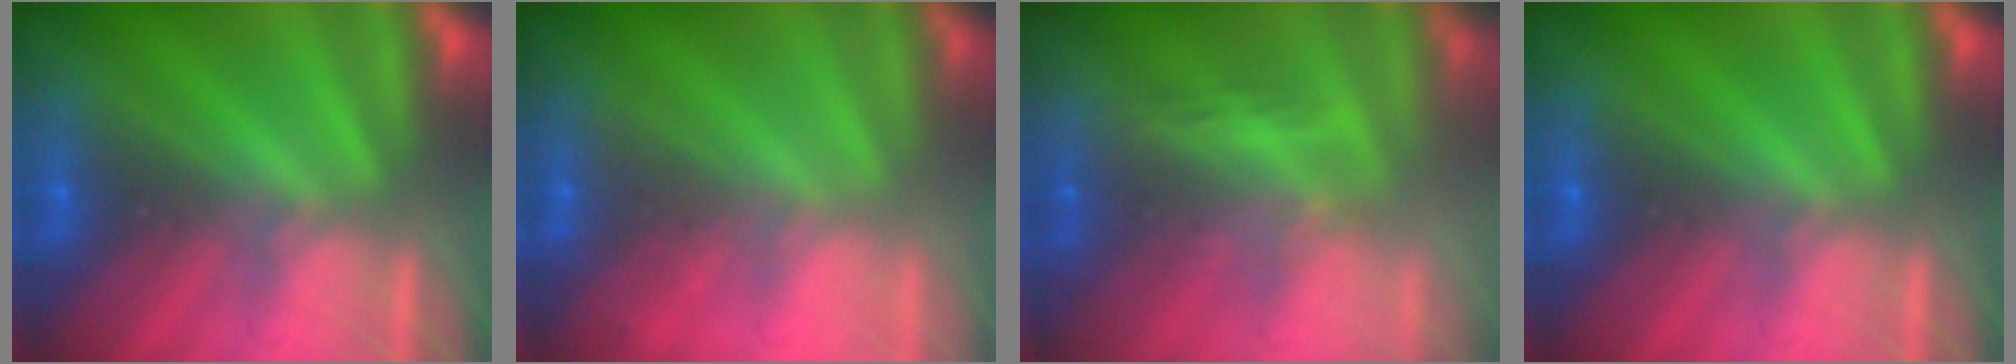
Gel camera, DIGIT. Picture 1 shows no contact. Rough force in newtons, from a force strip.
{"total": 1.8}
{"total": 3.9}
{"total": 0.0}